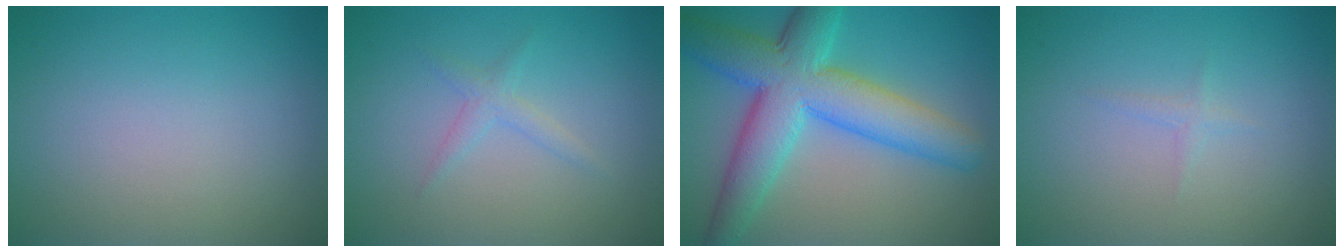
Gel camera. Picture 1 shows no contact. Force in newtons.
{"total": 1.3, "press": 1.3, "slide": 0.0}
{"total": 9.5, "press": 9.5, "slide": 0.1}
{"total": 0.7, "press": 0.7, "slide": 0.1}